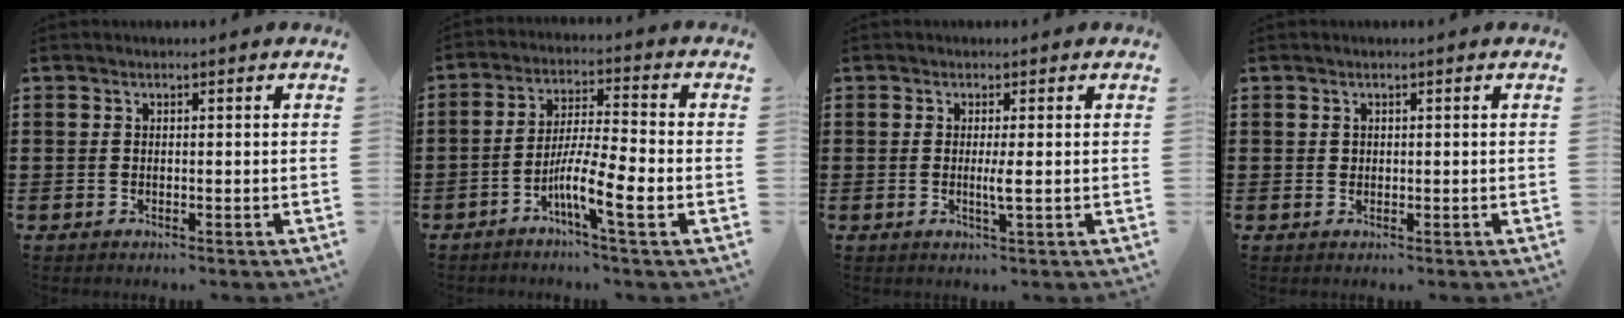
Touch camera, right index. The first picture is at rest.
{"total": 8.1, "force": [-3.7, 0.7, 7.2], "torque": [-0.139, -0.008, -0.072]}
{"total": 2.0, "force": [-0.2, -0.2, 2.0], "torque": [-0.037, -0.007, -0.006]}
{"total": 0.7, "force": [0.2, 0.6, 0.1], "torque": [-0.003, 0.003, 0.005]}